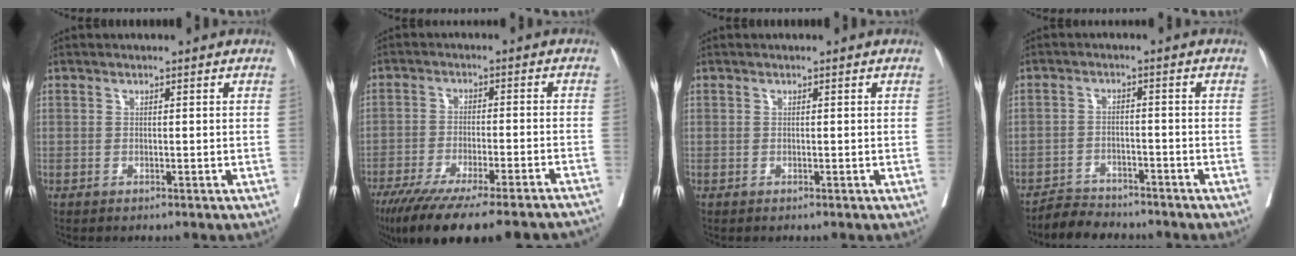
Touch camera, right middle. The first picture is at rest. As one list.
[{"total": 23.3, "force": [-19.7, 2.2, 12.3], "torque": [-0.151, -0.051, -0.274]}, {"total": 0.0}, {"total": 4.8, "force": [-4.6, 1.4, 0.2], "torque": [-0.005, -0.007, -0.080]}]